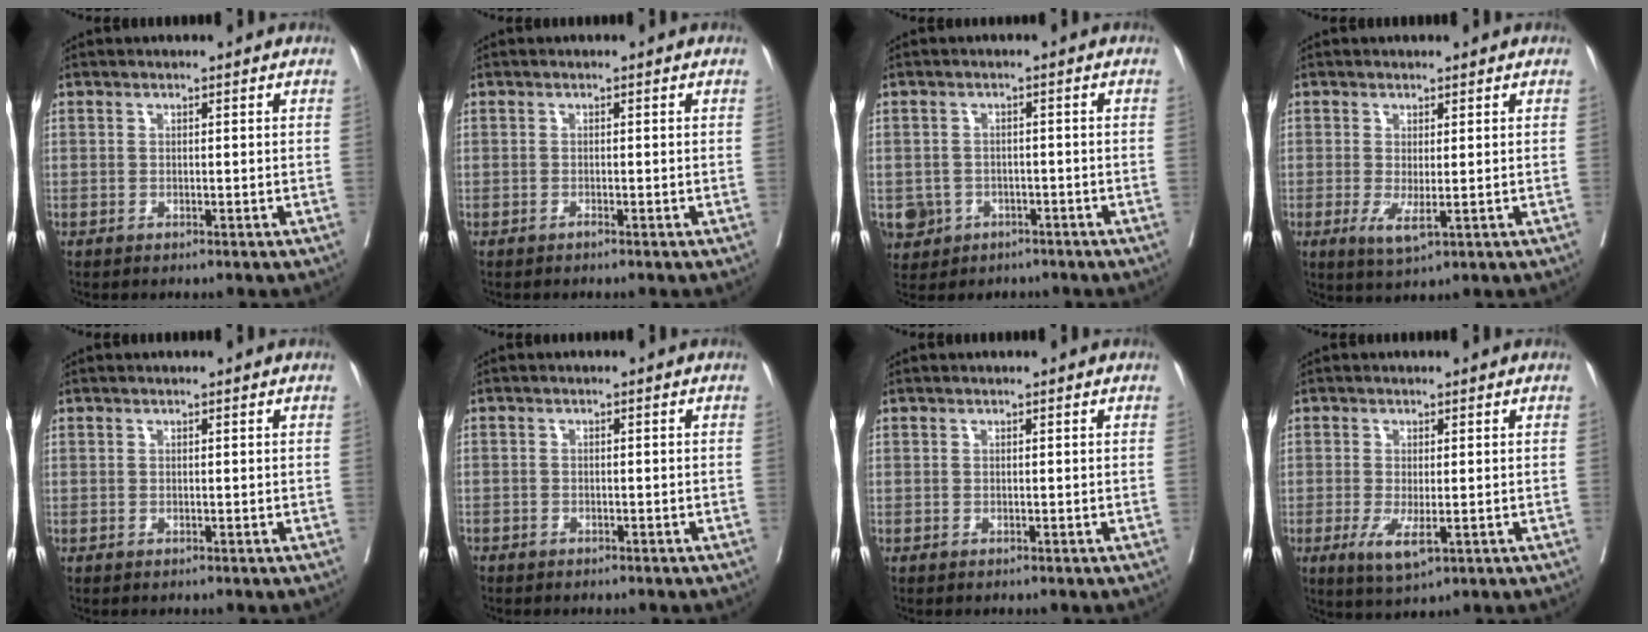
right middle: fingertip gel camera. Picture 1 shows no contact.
{"total": 0.0}
{"total": 5.6, "force": [-2.7, 4.9, 0.8], "torque": [-0.021, 0.006, -0.036]}
{"total": 3.4, "force": [-0.6, 0.8, 3.2], "torque": [-0.057, -0.011, -0.002]}
{"total": 0.0}
{"total": 1.7, "force": [-1.4, 1.0, 0.2], "torque": [-0.012, 0.001, -0.023]}
{"total": 0.0}
{"total": 4.6, "force": [-1.5, 1.3, 4.1], "torque": [-0.076, -0.011, -0.018]}